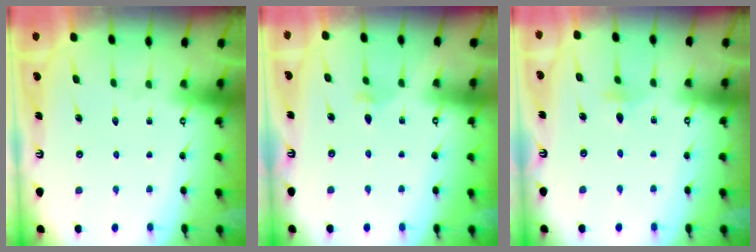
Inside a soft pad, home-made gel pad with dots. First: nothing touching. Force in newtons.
{"total": 2.6, "press": 2.5, "slide": 0.7}
{"total": 2.8, "press": 2.7, "slide": 0.9}